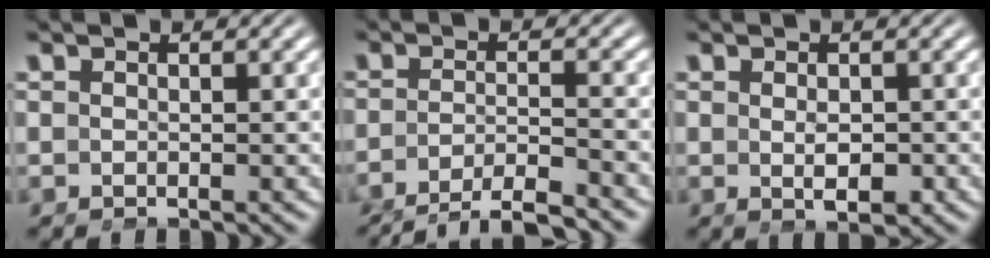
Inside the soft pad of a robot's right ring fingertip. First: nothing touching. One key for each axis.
{"total": 7.0, "fx": -6.6, "fy": 0.9, "fz": 2.3, "tx": -0.019, "ty": -0.009, "tz": -0.110}
{"total": 1.7, "fx": 0.1, "fy": 0.2, "fz": 1.7, "tx": -0.019, "ty": -0.008, "tz": 0.008}